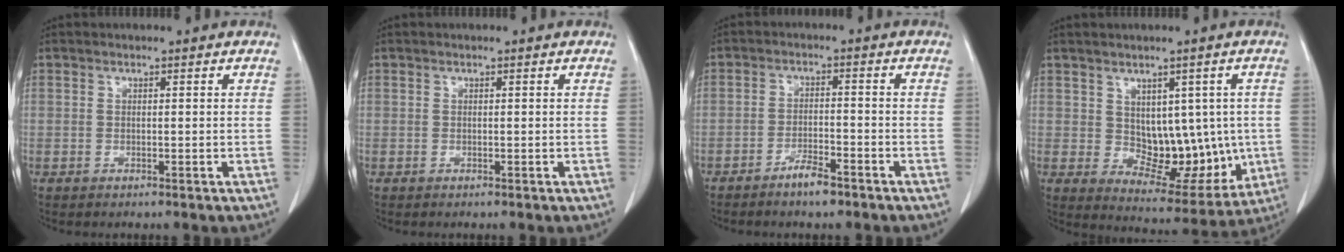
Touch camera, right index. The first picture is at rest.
{"total": 0.0}
{"total": 3.9, "force": [-3.0, 0.7, 2.4], "torque": [-0.044, 0.001, -0.053]}
{"total": 10.6, "force": [0.2, 6.5, 8.4], "torque": [-0.090, 0.008, 0.028]}